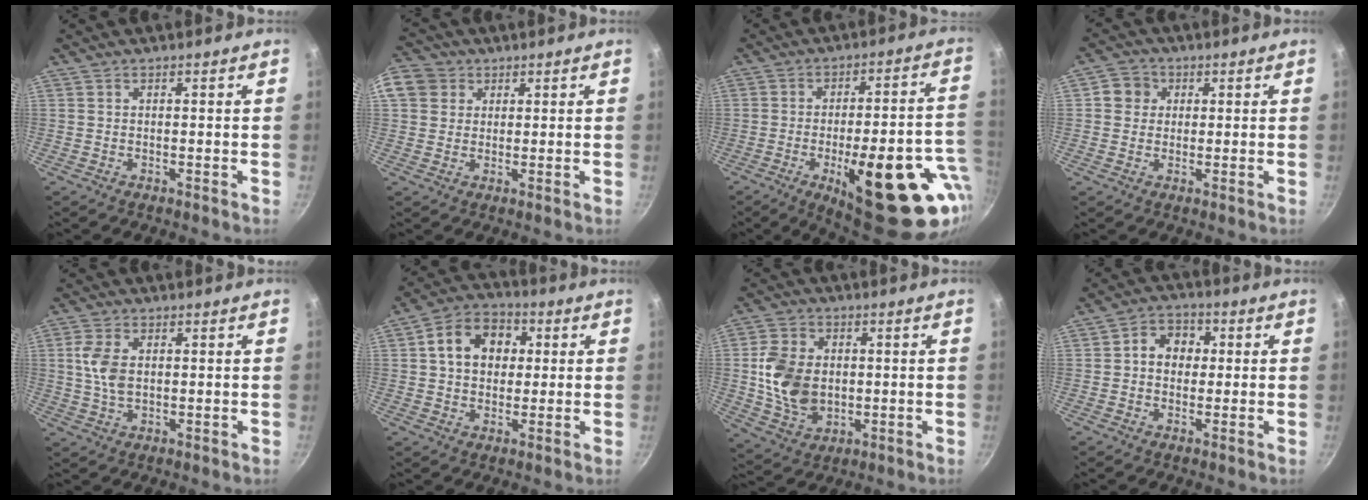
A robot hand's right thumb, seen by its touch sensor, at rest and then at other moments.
{"total": 9.3, "force": [3.0, 8.1, 3.5], "torque": [-0.065, 0.016, 0.047]}
{"total": 28.1, "force": [-9.4, 10.3, 24.3], "torque": [-0.271, 0.014, -0.117]}
{"total": 4.6, "force": [1.0, 4.3, 1.4], "torque": [0.006, 0.004, 0.006]}
{"total": 6.5, "force": [1.1, 4.0, 5.0], "torque": [-0.098, 0.003, 0.022]}
{"total": 11.5, "force": [2.4, 8.8, 6.9], "torque": [-0.086, 0.018, 0.026]}
{"total": 12.5, "force": [0.3, 9.3, 8.3], "torque": [-0.137, -0.005, 0.012]}
{"total": 6.7, "force": [0.7, 5.5, 3.7], "torque": [-0.026, 0.010, 0.001]}